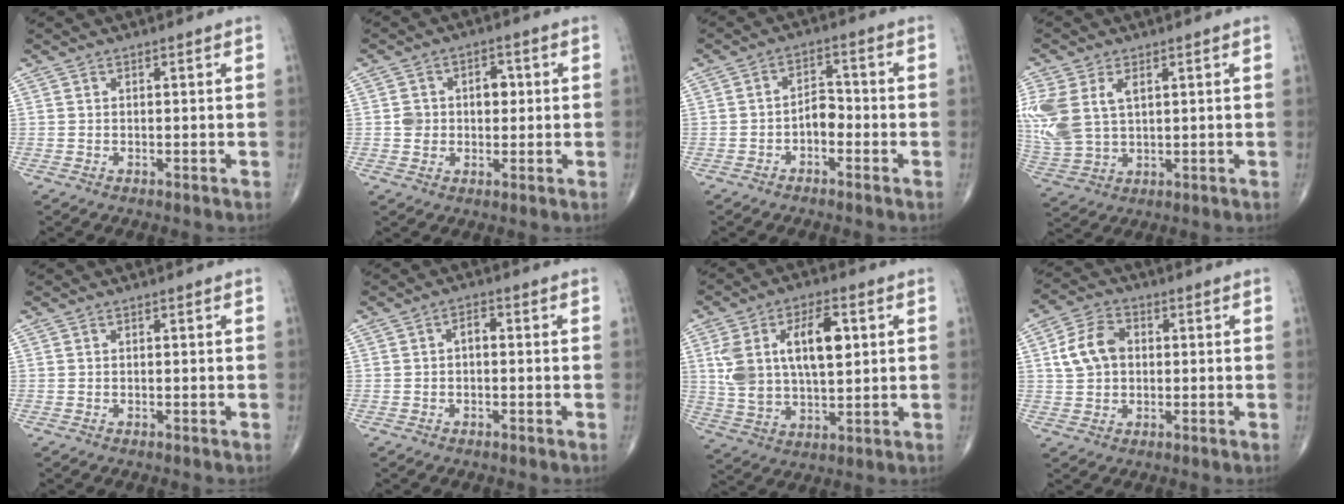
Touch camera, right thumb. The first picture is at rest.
{"total": 6.2, "force": [0.7, 4.7, 4.0], "torque": [-0.039, 0.015, 0.013]}
{"total": 4.1, "force": [-1.7, 2.6, 2.8], "torque": [-0.028, 0.025, -0.036]}
{"total": 14.0, "force": [3.6, 9.0, 10.2], "torque": [-0.260, -0.001, 0.084]}
{"total": 0.0}
{"total": 2.2, "force": [-0.1, 1.2, 1.8], "torque": [-0.025, 0.012, -0.006]}
{"total": 16.3, "force": [3.7, 8.4, 13.4], "torque": [-0.234, 0.002, 0.074]}
{"total": 8.1, "force": [1.0, 6.0, 5.4], "torque": [-0.091, 0.015, 0.015]}